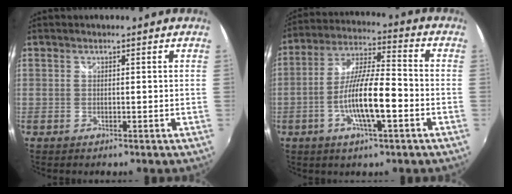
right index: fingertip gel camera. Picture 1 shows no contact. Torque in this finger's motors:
{"motor_torque": [0.87, -0.56, 0.53, 0.21]}